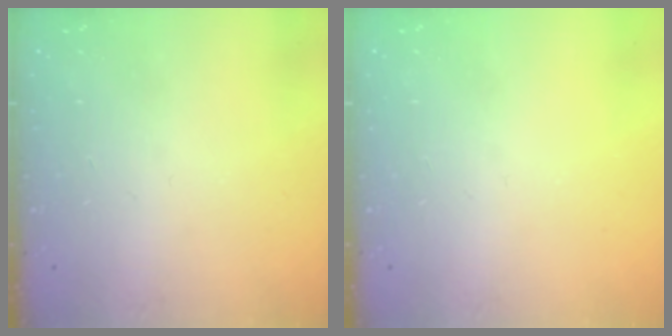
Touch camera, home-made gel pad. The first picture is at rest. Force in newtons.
{"total": 0.0}